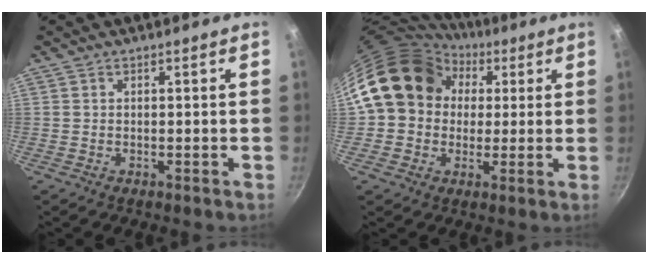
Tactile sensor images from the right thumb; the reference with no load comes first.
{"total": 16.2, "force": [3.8, 13.5, 8.0], "torque": [-0.108, 0.029, 0.054]}